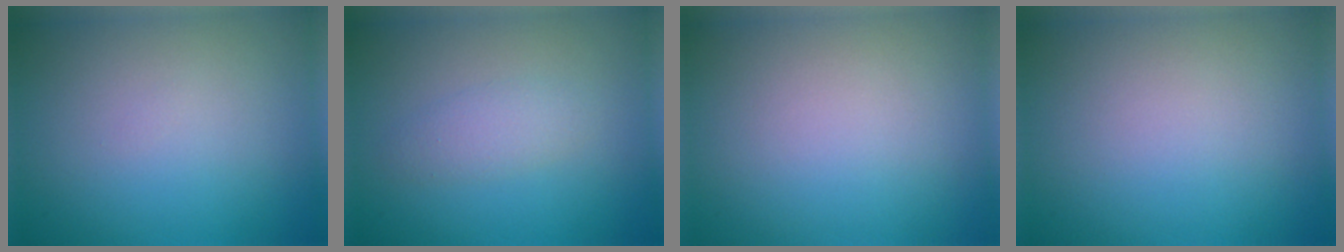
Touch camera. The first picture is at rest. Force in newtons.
{"total": 1.8, "press": 1.8, "slide": 0.1}
{"total": 0.0}
{"total": 0.0}